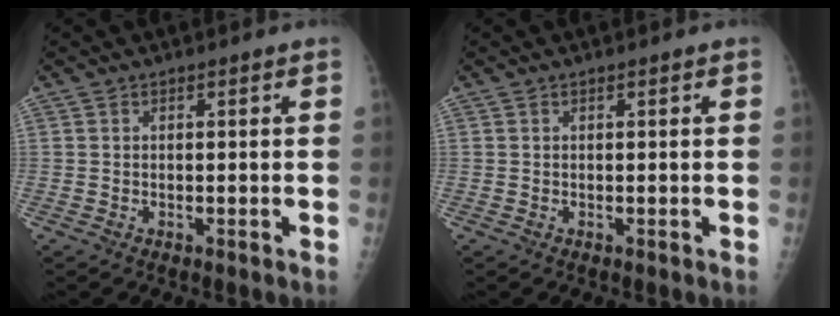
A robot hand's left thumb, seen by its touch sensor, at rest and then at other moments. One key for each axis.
{"total": 0.0}